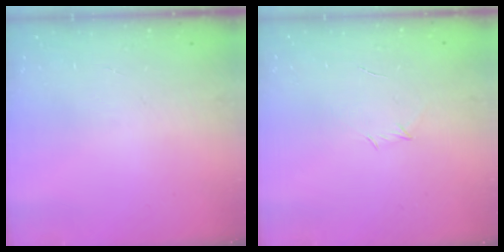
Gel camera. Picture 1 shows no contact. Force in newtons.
{"total": 3.2, "press": 3.1, "slide": 0.8}